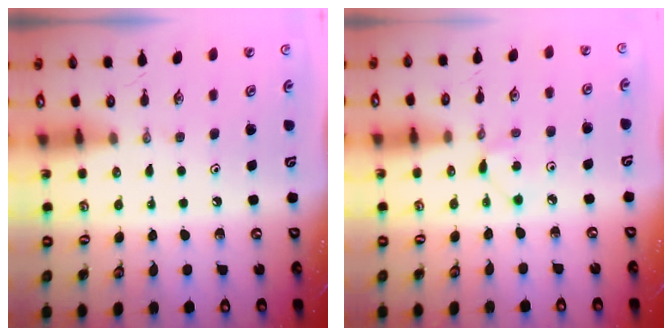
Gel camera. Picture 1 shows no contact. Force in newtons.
{"total": 3.9, "press": 3.9, "slide": 0.5}